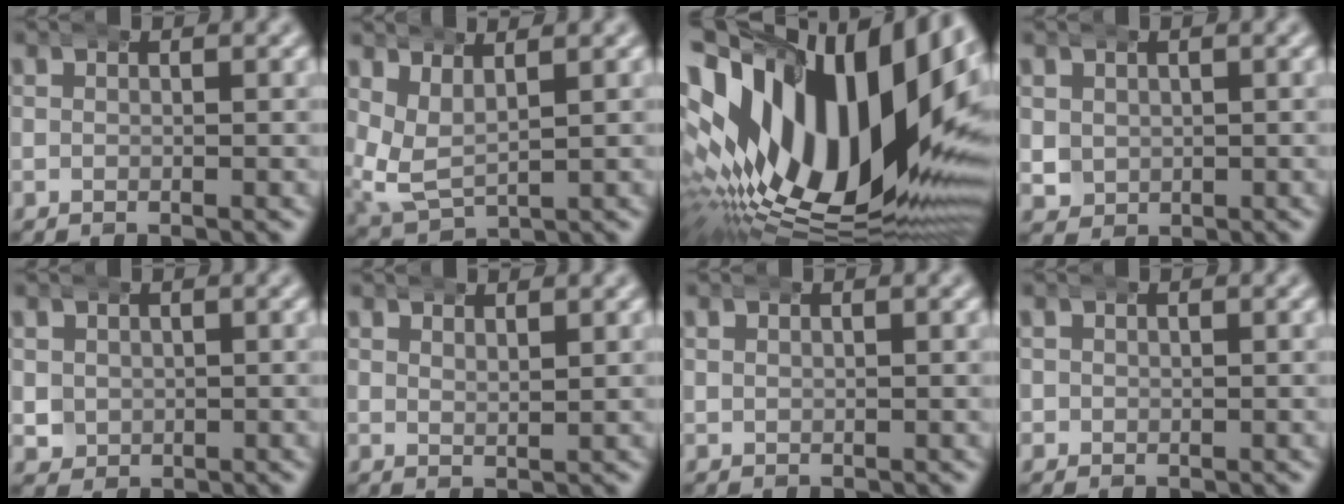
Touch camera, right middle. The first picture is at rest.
{"total": 5.2, "force": [1.7, 3.9, 2.9], "torque": [-0.092, -0.025, 0.042]}
{"total": 25.7, "force": [1.0, 15.6, 20.4], "torque": [-0.355, -0.033, 0.041]}
{"total": 2.4, "force": [0.7, 2.2, 0.7], "torque": [-0.033, -0.013, 0.021]}
{"total": 2.4, "force": [0.7, 2.2, 0.6], "torque": [-0.032, -0.012, 0.018]}
{"total": 1.4, "force": [1.4, -0.2, 0.2], "torque": [-0.006, -0.013, 0.033]}
{"total": 0.7, "force": [0.4, 0.6, 0.1], "torque": [-0.008, -0.003, 0.010]}
{"total": 0.9, "force": [0.2, 0.8, -0.3], "torque": [0.000, -0.005, 0.005]}